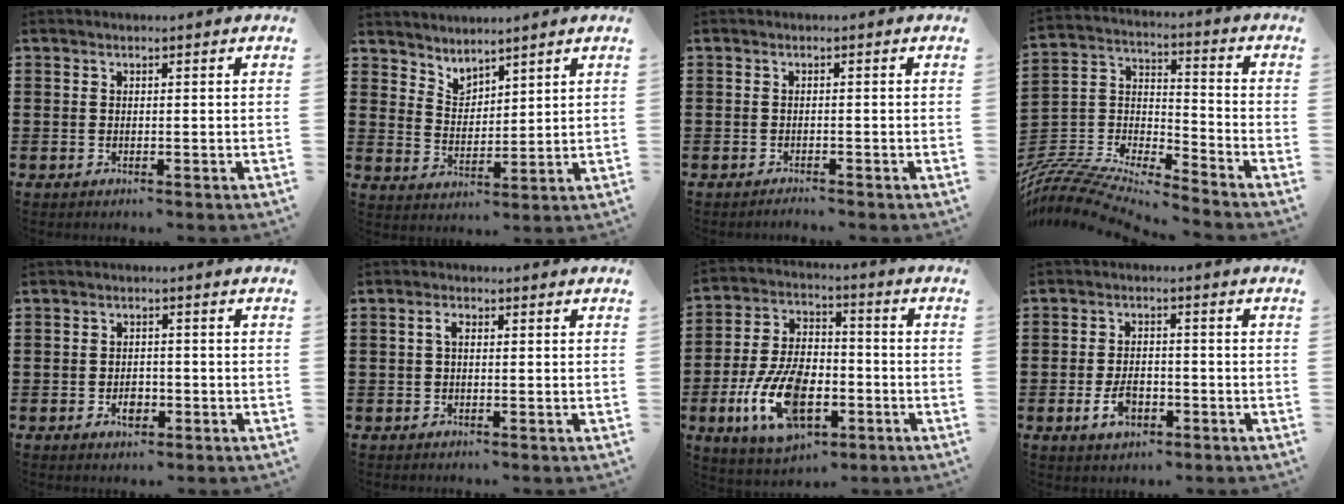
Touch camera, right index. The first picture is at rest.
{"total": 3.5, "force": [3.3, 0.7, -0.5], "torque": [-0.005, -0.012, 0.064]}
{"total": 0.8, "force": [-0.8, 0.0, 0.1], "torque": [-0.005, -0.001, -0.016]}
{"total": 7.6, "force": [-7.3, 0.9, 1.8], "torque": [-0.060, -0.011, -0.156]}
{"total": 2.7, "force": [-1.0, 1.7, 1.8], "torque": [-0.026, -0.002, -0.021]}
{"total": 1.7, "force": [0.1, 0.8, 1.5], "torque": [-0.039, 0.001, -0.002]}
{"total": 12.9, "force": [-4.4, 7.2, 9.8], "torque": [-0.224, 0.001, -0.081]}
{"total": 4.7, "force": [-1.9, 2.6, 3.4], "torque": [-0.073, 0.002, -0.037]}